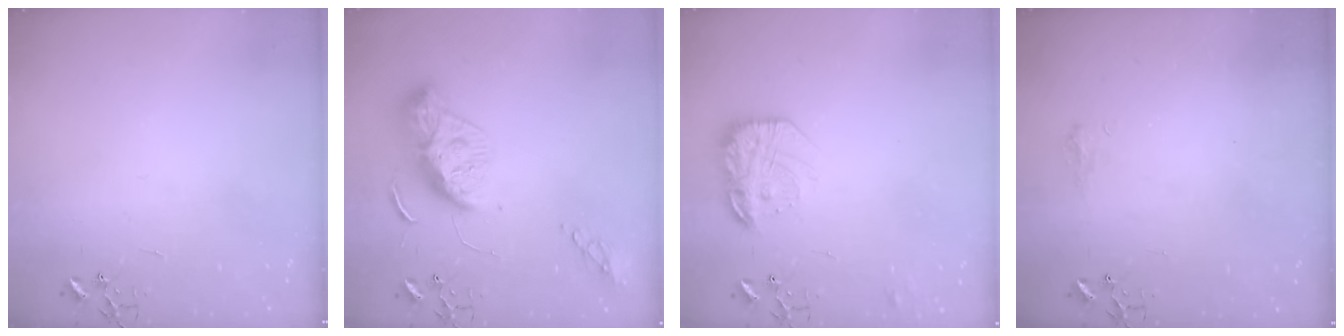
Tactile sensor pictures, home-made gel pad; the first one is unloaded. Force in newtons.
{"total": 11.6, "press": 11.6, "slide": 1.0}
{"total": 17.3, "press": 17.2, "slide": 1.2}
{"total": 6.9, "press": 6.9, "slide": 0.7}